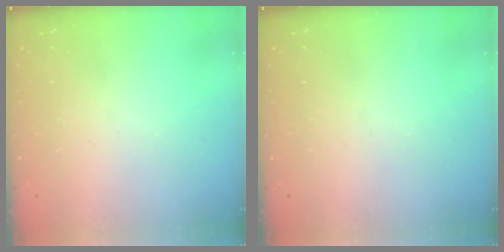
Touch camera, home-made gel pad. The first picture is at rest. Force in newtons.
{"total": 0.0}